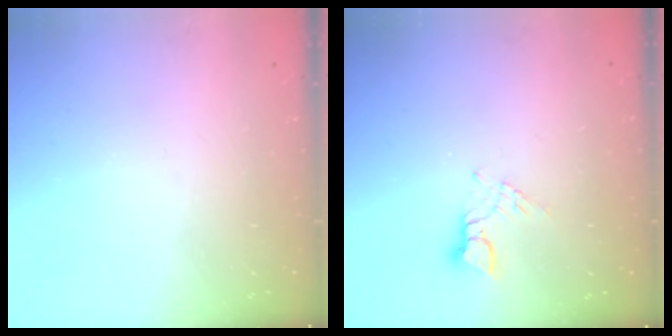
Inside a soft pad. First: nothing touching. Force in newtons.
{"total": 3.3, "press": 3.2, "slide": 0.4}